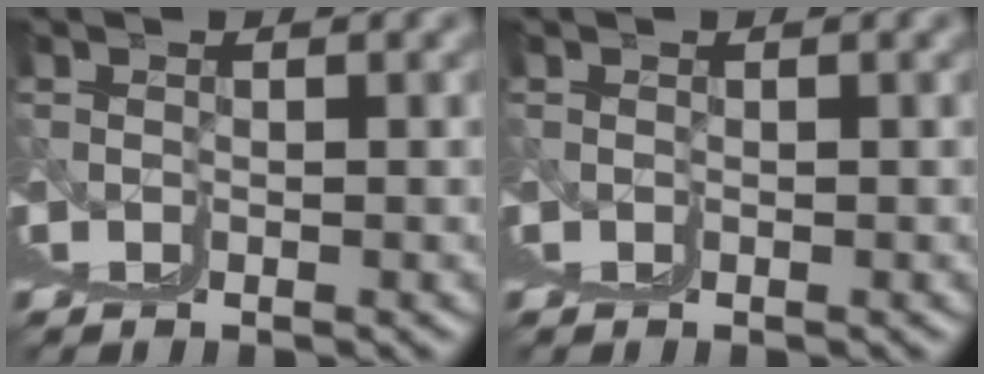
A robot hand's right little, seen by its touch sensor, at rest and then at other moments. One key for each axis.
{"total": 0.0}